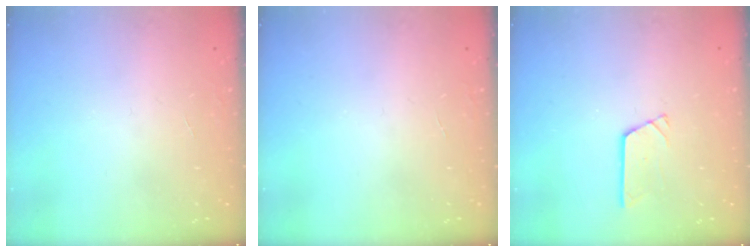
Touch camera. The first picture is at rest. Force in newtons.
{"total": 0.0}
{"total": 2.4, "press": 2.4, "slide": 0.2}